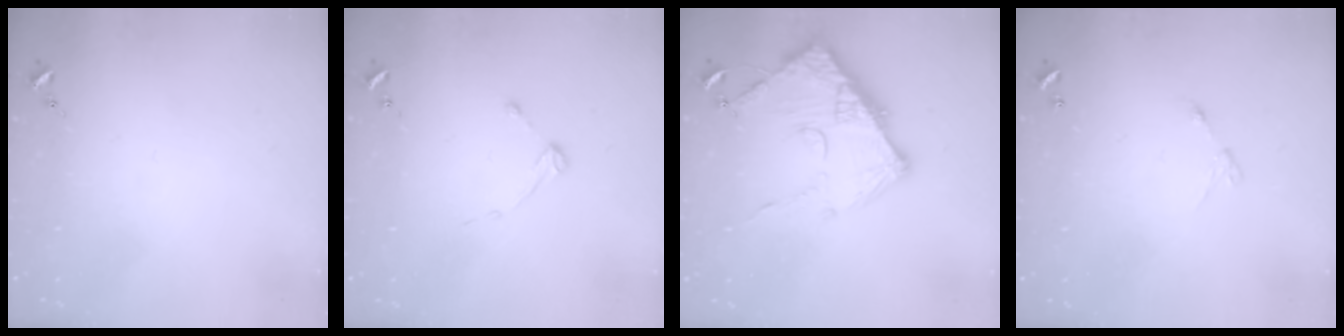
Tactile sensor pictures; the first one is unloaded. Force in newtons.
{"total": 2.6, "press": 2.6, "slide": 0.4}
{"total": 13.1, "press": 13.1, "slide": 1.4}
{"total": 5.4, "press": 5.4, "slide": 0.4}